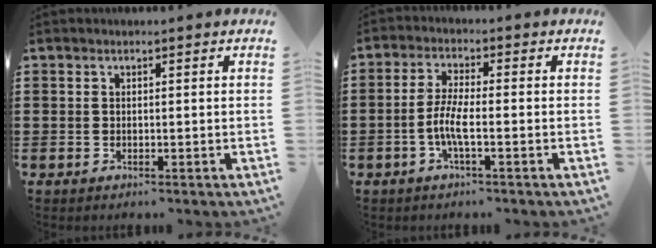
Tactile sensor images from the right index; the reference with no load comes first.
{"total": 5.0, "force": [-1.8, 0.9, 4.5], "torque": [-0.105, -0.008, -0.042]}